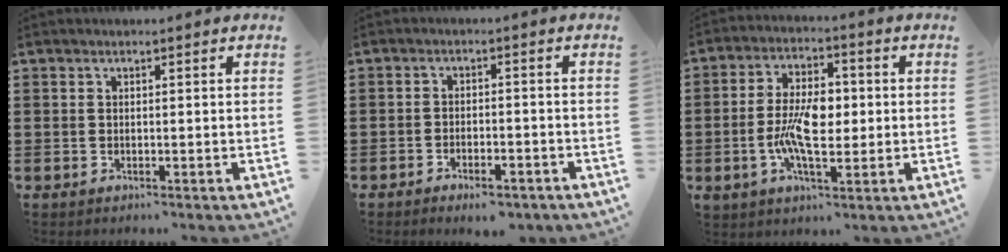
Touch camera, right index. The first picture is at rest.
{"total": 2.8, "force": [-2.6, 0.5, 1.0], "torque": [-0.020, 0.002, -0.049]}
{"total": 8.7, "force": [-0.8, 4.4, 7.5], "torque": [-0.162, 0.005, -0.020]}